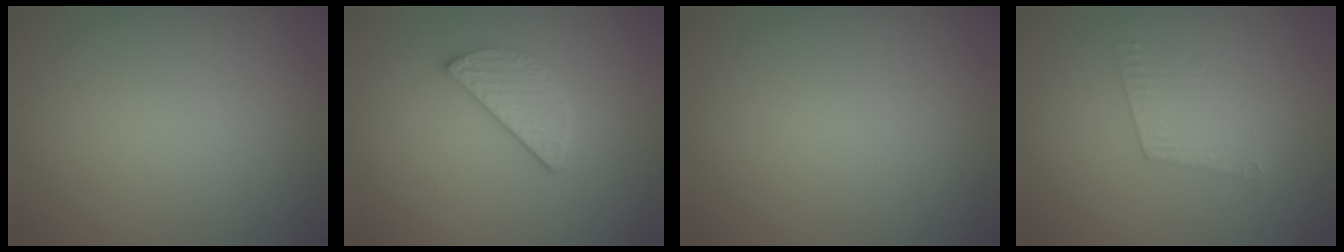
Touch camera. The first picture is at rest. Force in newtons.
{"total": 3.2, "press": 2.6, "slide": 1.8}
{"total": 0.0}
{"total": 2.1, "press": 2.1, "slide": 0.3}